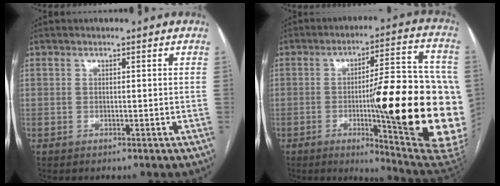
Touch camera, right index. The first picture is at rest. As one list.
[{"total": 25.8, "force": [-3.7, 3.0, 25.3], "torque": [-0.274, 0.001, -0.046]}]